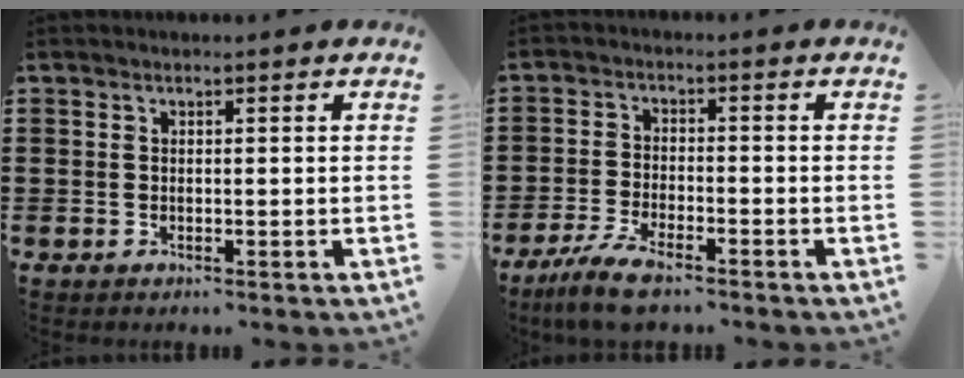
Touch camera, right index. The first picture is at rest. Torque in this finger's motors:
{"motor_torque": [1.12, -0.73, 0.12, 0.07]}